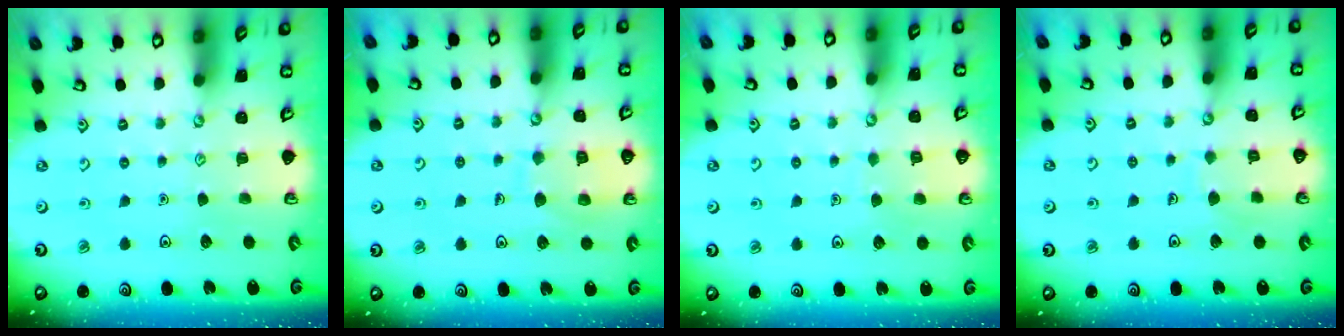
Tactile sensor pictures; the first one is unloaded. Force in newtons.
{"total": 8.2, "press": 8.1, "slide": 0.9}
{"total": 5.0, "press": 4.9, "slide": 0.4}
{"total": 5.4, "press": 5.4, "slide": 0.3}